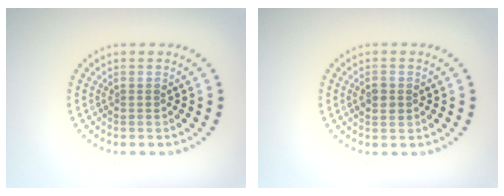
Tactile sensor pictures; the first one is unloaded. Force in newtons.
{"total": 1.6, "press": 1.6, "slide": 0.1}